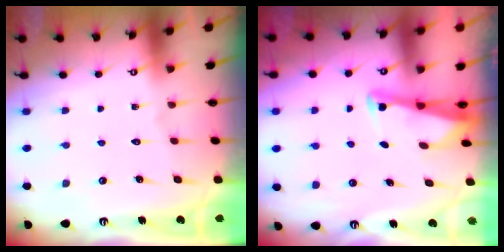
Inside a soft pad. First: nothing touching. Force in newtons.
{"total": 3.0, "press": 3.0, "slide": 0.3}